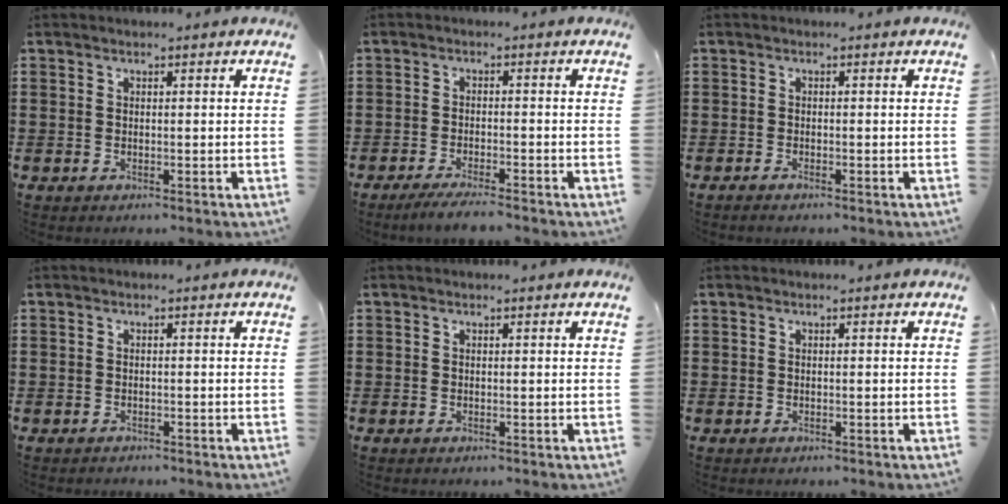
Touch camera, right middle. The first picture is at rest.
{"total": 2.9, "force": [-2.7, -0.2, 1.1], "torque": [-0.025, -0.006, -0.054]}
{"total": 0.6, "force": [-0.5, 0.0, 0.3], "torque": [-0.008, -0.004, -0.009]}
{"total": 0.6, "force": [-0.5, 0.1, -0.1], "torque": [0.002, 0.003, -0.013]}
{"total": 0.0}
{"total": 0.0}